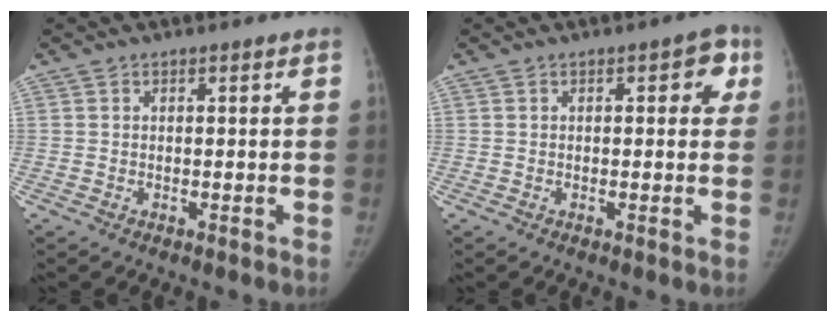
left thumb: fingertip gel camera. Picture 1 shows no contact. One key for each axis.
{"total": 4.2, "fx": 1.3, "fy": 2.2, "fz": 3.3, "tx": -0.006, "ty": 0.003, "tz": 0.004}